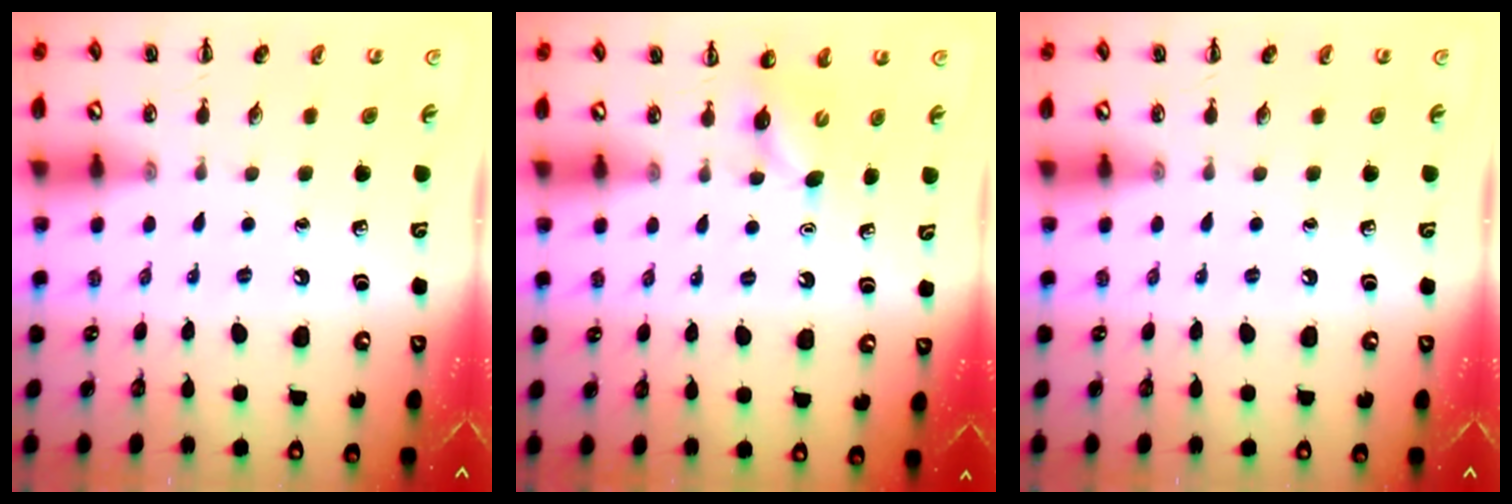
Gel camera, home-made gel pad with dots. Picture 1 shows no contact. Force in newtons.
{"total": 3.7, "press": 3.6, "slide": 0.9}
{"total": 0.0}